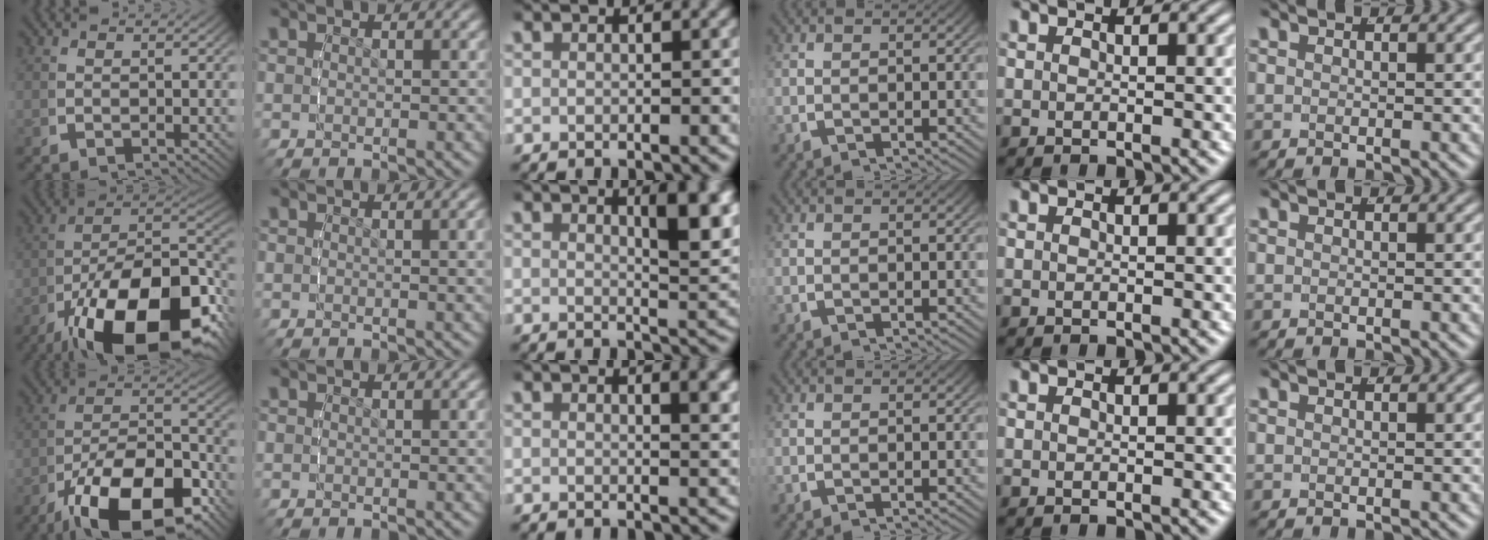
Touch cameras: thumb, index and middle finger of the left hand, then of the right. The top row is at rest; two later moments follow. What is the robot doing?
{"motion": "lift_and_place", "object": "screwdriver"}